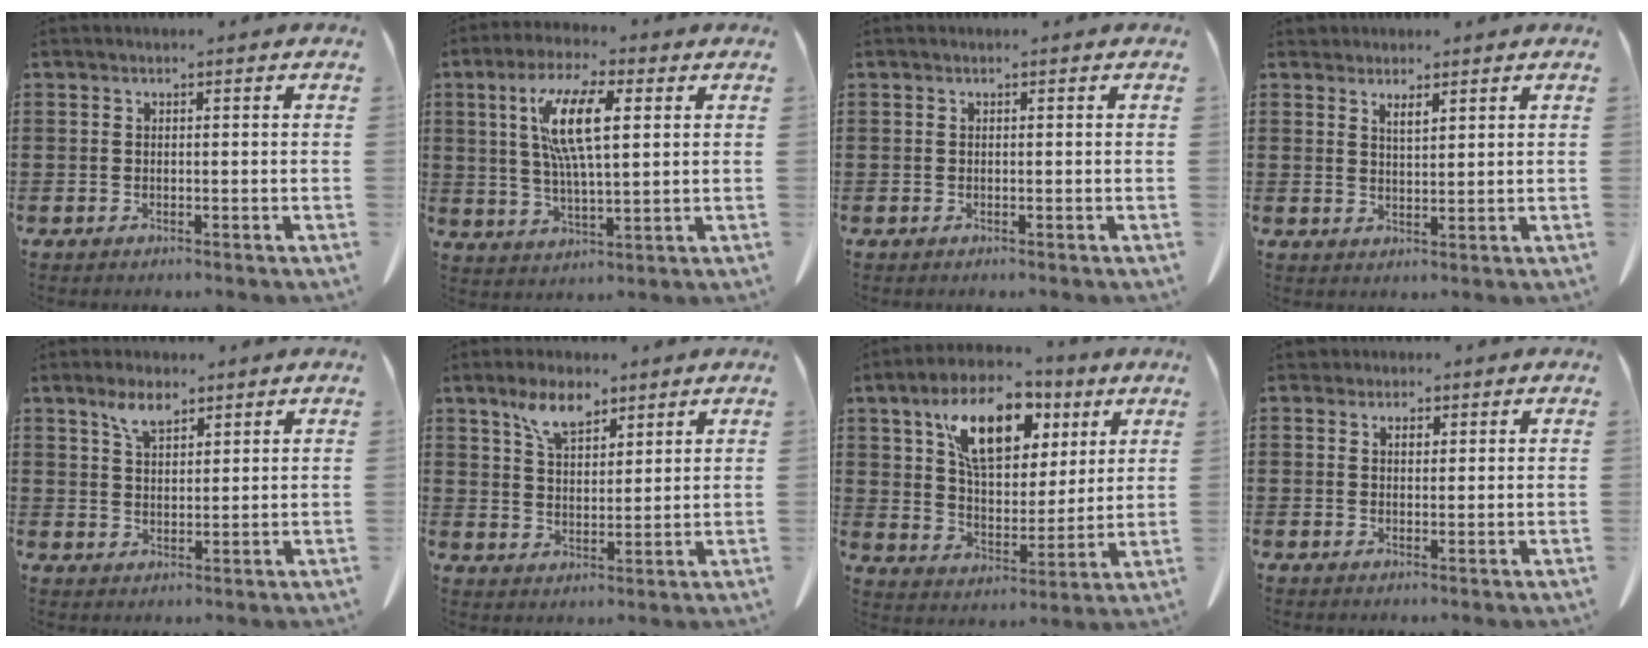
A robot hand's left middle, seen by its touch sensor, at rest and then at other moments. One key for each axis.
{"total": 10.9, "fx": 3.8, "fy": 3.4, "fz": 9.6, "tx": -0.200, "ty": 0.010, "tz": 0.064}
{"total": 0.0}
{"total": 2.3, "fx": 1.9, "fy": 0.6, "fz": 1.1, "tx": -0.025, "ty": 0.001, "tz": 0.036}
{"total": 4.4, "fx": 3.0, "fy": 2.0, "fz": 2.5, "tx": -0.058, "ty": 0.006, "tz": 0.055}
{"total": 6.5, "fx": 4.6, "fy": 3.1, "fz": 3.4, "tx": -0.073, "ty": 0.001, "tz": 0.084}
{"total": 13.1, "fx": 6.5, "fy": 7.0, "fz": 8.9, "tx": -0.163, "ty": 0.001, "tz": 0.116}
{"total": 2.1, "fx": 1.4, "fy": 1.3, "fz": 0.8, "tx": -0.011, "ty": 0.002, "tz": 0.026}